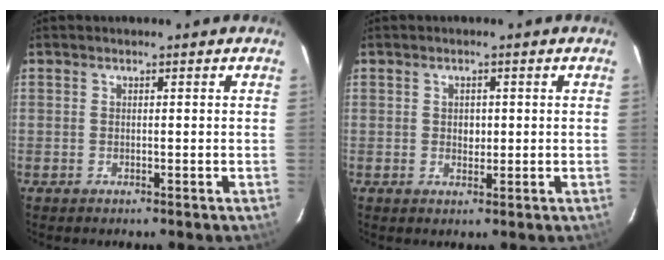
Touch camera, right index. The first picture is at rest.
{"total": 1.9, "force": [0.2, 1.6, 0.9], "torque": [-0.012, 0.004, 0.004]}